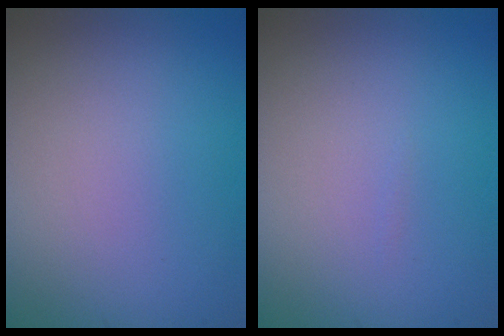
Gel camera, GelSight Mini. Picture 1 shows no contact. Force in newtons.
{"total": 0.0}